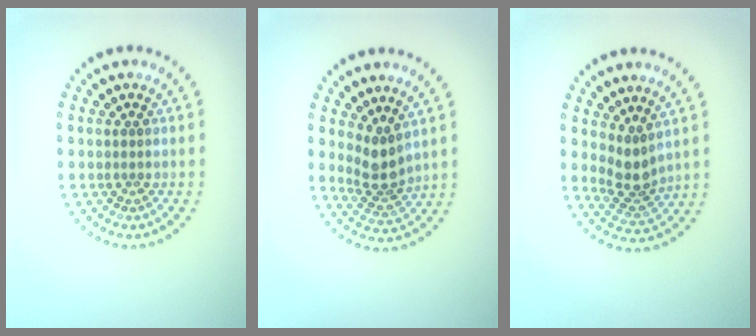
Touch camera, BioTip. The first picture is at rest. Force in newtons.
{"total": 2.8, "press": 2.2, "slide": 1.8}
{"total": 2.7, "press": 2.1, "slide": 1.7}